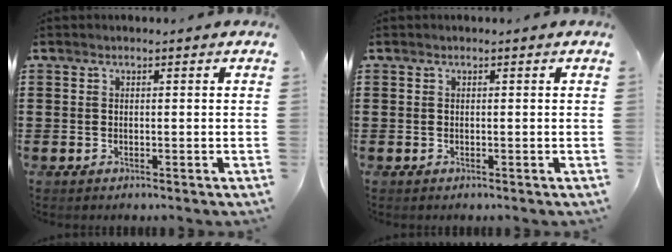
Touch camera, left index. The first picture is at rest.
{"total": 0.0}